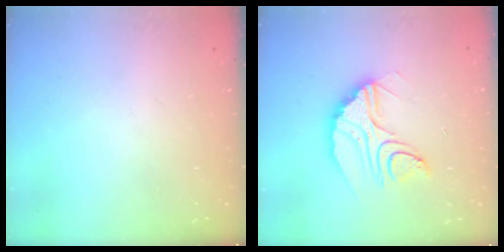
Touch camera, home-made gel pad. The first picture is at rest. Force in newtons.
{"total": 12.2, "press": 12.1, "slide": 0.9}